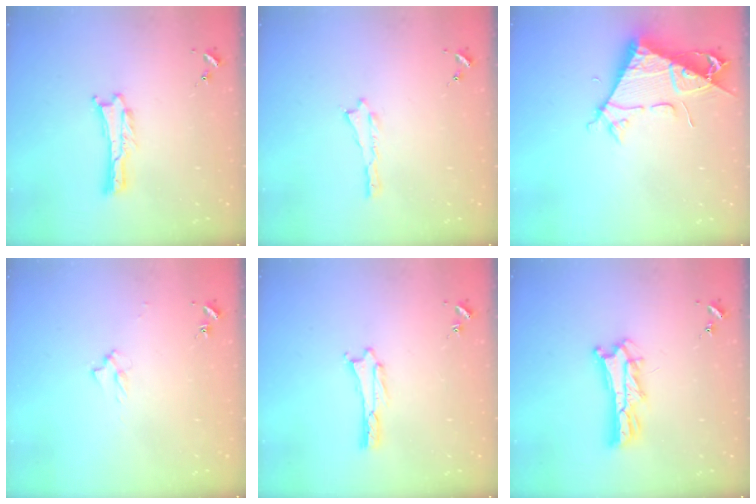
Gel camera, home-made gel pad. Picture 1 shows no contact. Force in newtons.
{"total": 0.0}
{"total": 7.6, "press": 7.5, "slide": 0.9}
{"total": 2.0, "press": 2.0, "slide": 0.3}
{"total": 1.1, "press": 1.1, "slide": 0.1}
{"total": 5.2, "press": 5.2, "slide": 0.5}